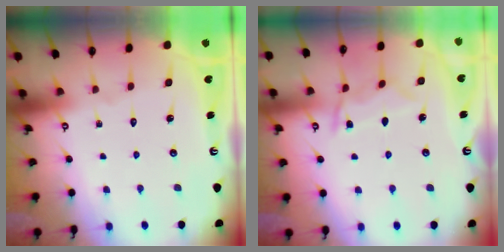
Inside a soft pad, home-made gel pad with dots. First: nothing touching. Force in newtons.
{"total": 8.5, "press": 8.4, "slide": 0.8}